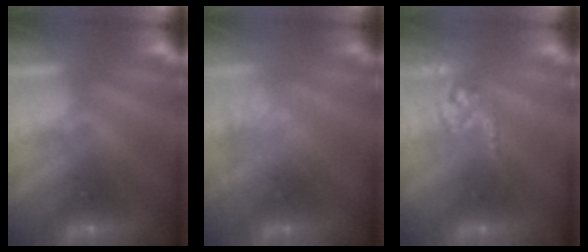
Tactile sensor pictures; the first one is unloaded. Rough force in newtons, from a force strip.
{"total": 2.9}
{"total": 2.7}